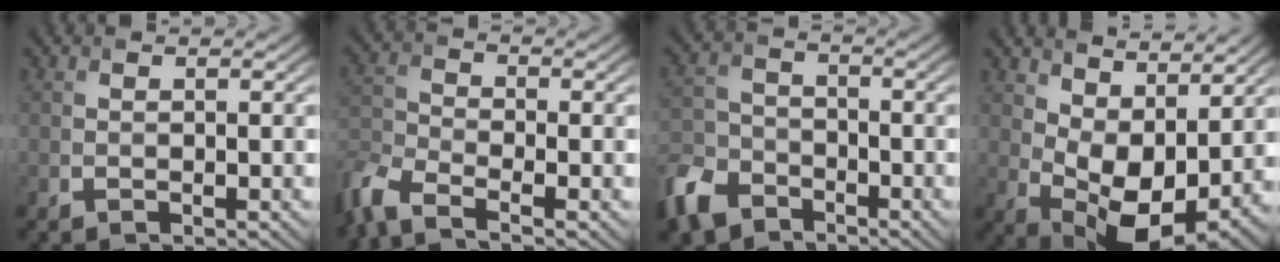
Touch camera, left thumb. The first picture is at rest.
{"total": 6.5, "force": [-4.9, 2.0, 3.7], "torque": [-0.092, -0.014, -0.116]}
{"total": 8.3, "force": [-5.8, 4.9, 3.5], "torque": [-0.092, -0.011, -0.137]}
{"total": 10.3, "force": [3.5, 5.7, 7.8], "torque": [-0.146, -0.013, 0.069]}